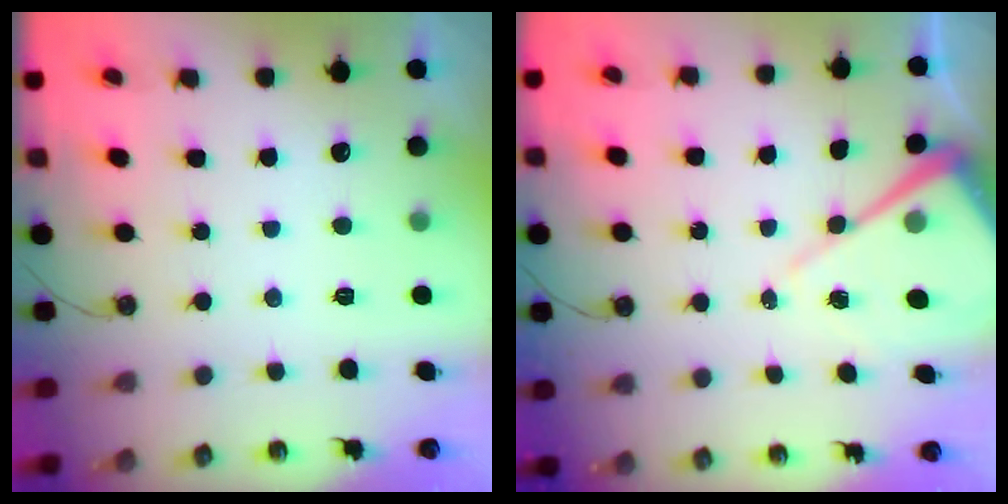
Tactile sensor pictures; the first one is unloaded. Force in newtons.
{"total": 9.4, "press": 9.4, "slide": 0.8}